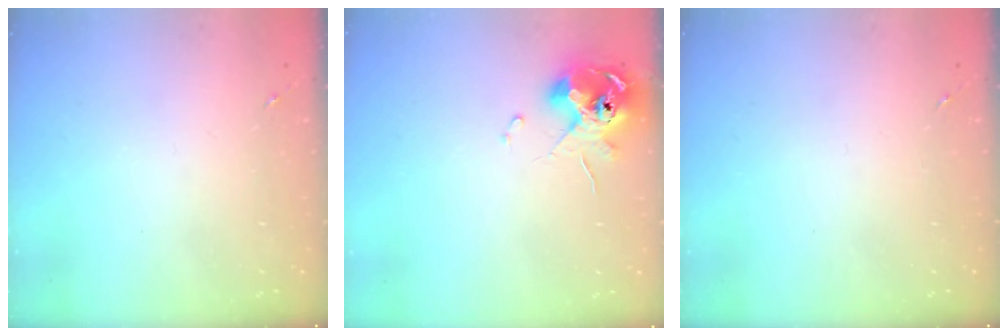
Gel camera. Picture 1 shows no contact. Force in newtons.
{"total": 10.4, "press": 10.3, "slide": 1.4}
{"total": 0.0}